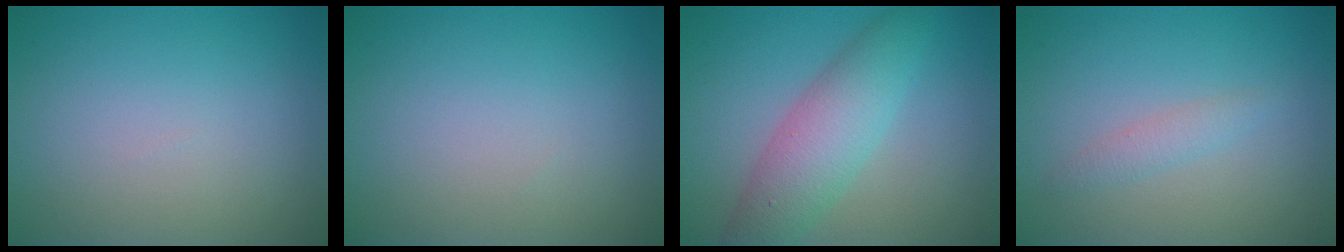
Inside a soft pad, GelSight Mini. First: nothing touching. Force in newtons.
{"total": 0.0}
{"total": 5.3, "press": 5.3, "slide": 0.0}
{"total": 1.3, "press": 1.3, "slide": 0.0}